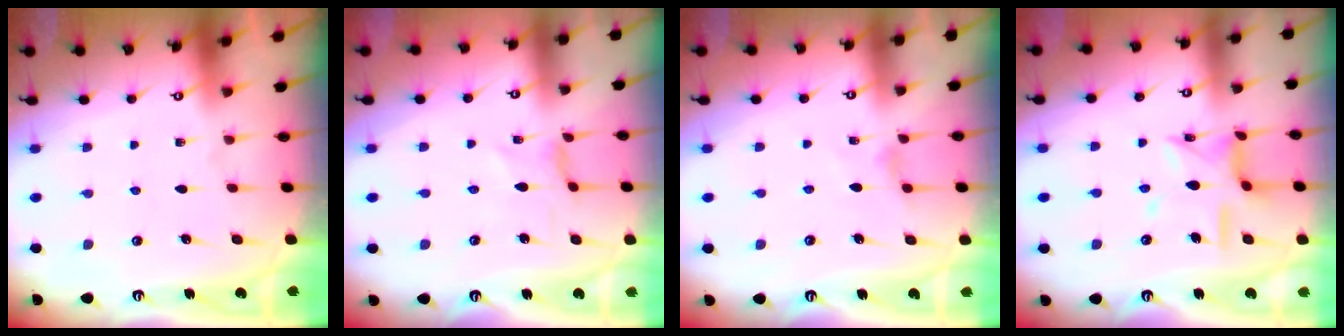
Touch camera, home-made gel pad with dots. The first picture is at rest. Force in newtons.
{"total": 0.0}
{"total": 2.4, "press": 2.3, "slide": 0.4}
{"total": 11.7, "press": 11.7, "slide": 0.8}